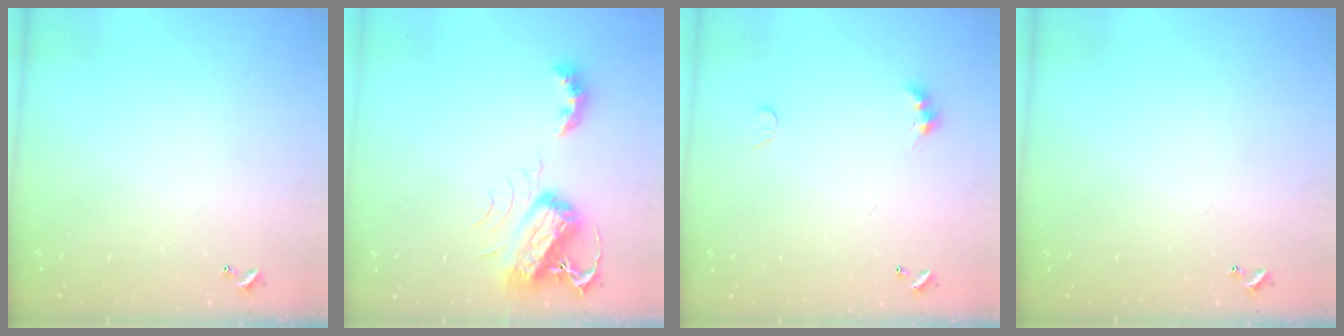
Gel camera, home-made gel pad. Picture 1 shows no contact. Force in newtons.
{"total": 7.4, "press": 7.3, "slide": 0.9}
{"total": 3.2, "press": 3.1, "slide": 0.5}
{"total": 0.0}